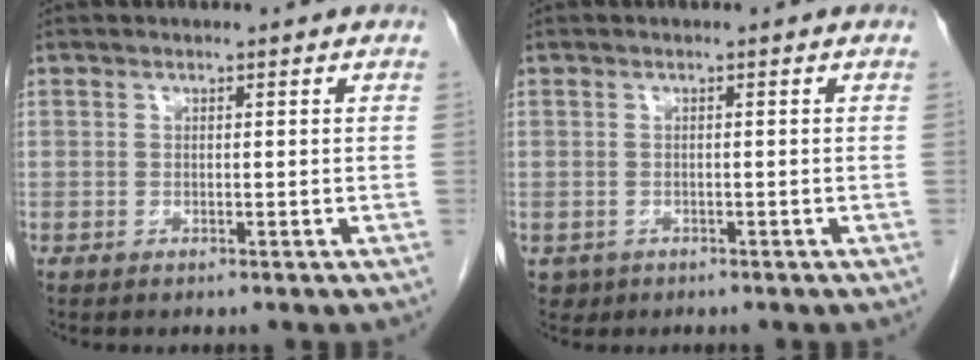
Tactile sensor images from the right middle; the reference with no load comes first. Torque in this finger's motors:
{"motor_torque": [-0.45, -0.26, -0.08, -0.02]}